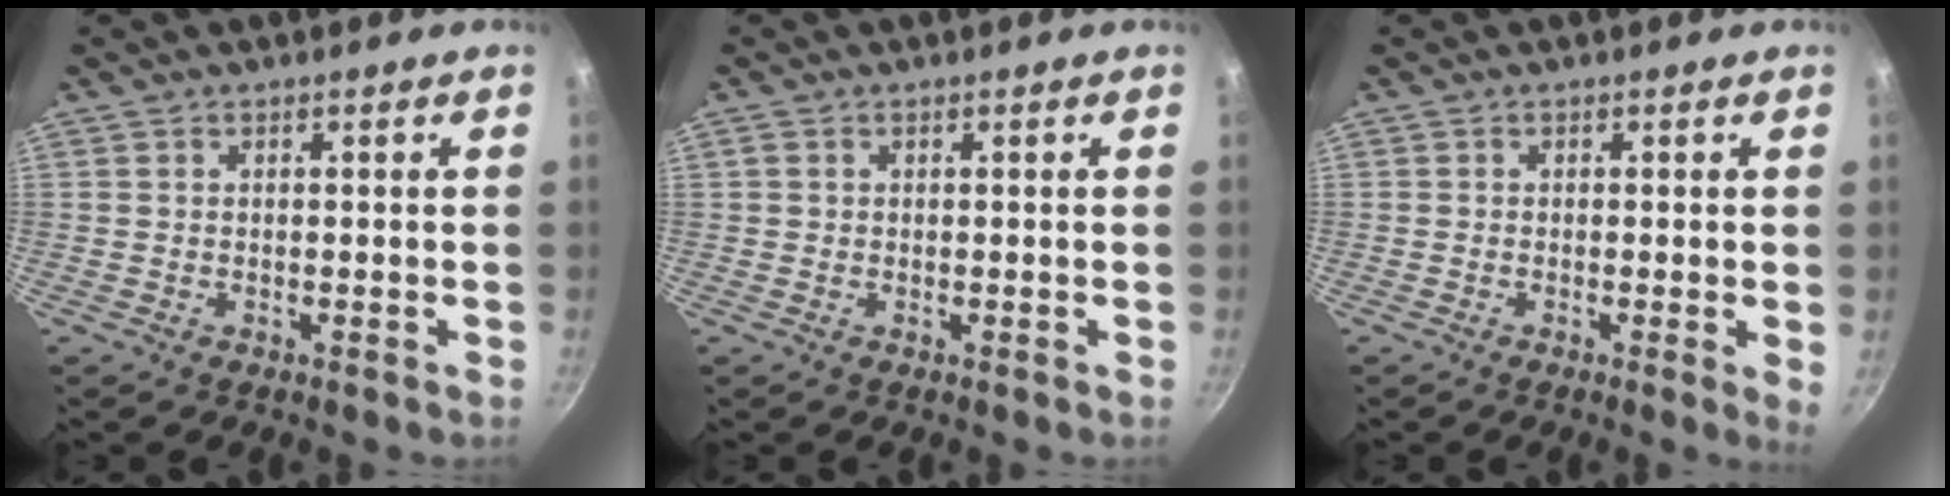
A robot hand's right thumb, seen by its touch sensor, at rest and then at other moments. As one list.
[{"total": 0.8, "force": [0.2, 0.8, 0.2], "torque": [-0.002, 0.002, 0.001]}, {"total": 2.2, "force": [0.0, 0.4, 2.2], "torque": [-0.029, -0.007, -0.004]}]